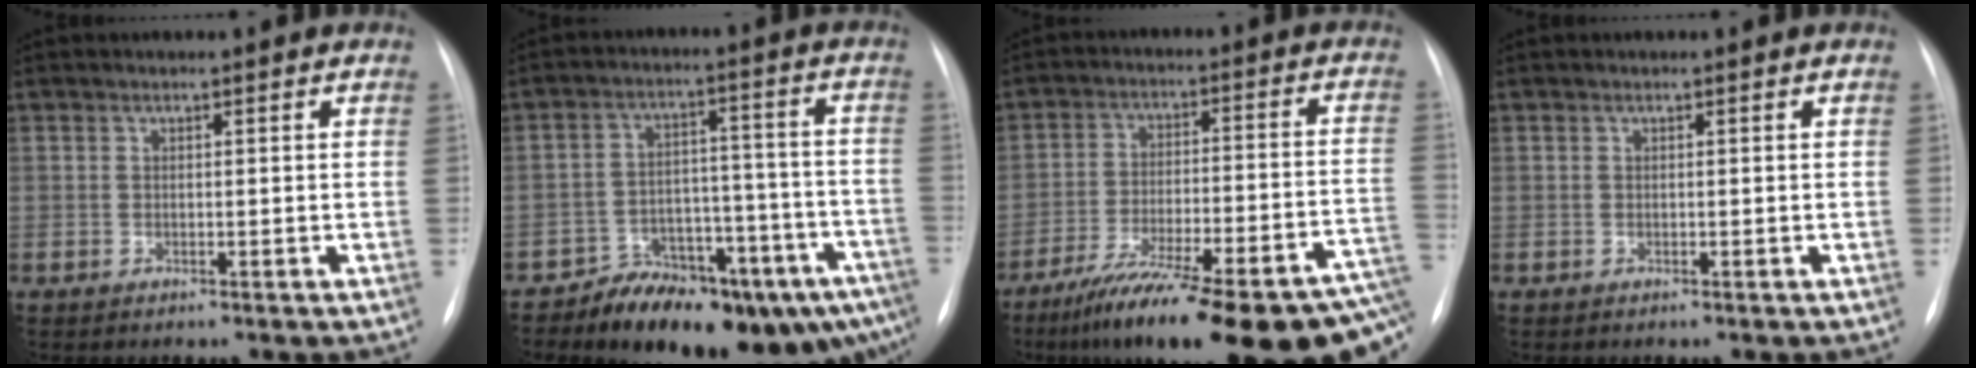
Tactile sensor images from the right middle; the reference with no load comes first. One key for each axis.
{"total": 16.9, "fx": -12.0, "fy": 6.4, "fz": 10.0, "tx": -0.086, "ty": 0.051, "tz": -0.167}
{"total": 26.9, "fx": -18.2, "fy": 4.1, "fz": 19.4, "tx": -0.222, "ty": -0.011, "tz": -0.266}
{"total": 0.0}